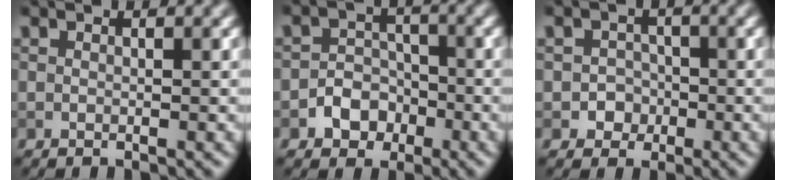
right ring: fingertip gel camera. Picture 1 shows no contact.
{"total": 3.1, "force": [-1.5, 2.5, 1.0], "torque": [-0.002, 0.006, -0.026]}
{"total": 2.0, "force": [-0.6, 1.8, 0.3], "torque": [0.009, 0.002, -0.014]}